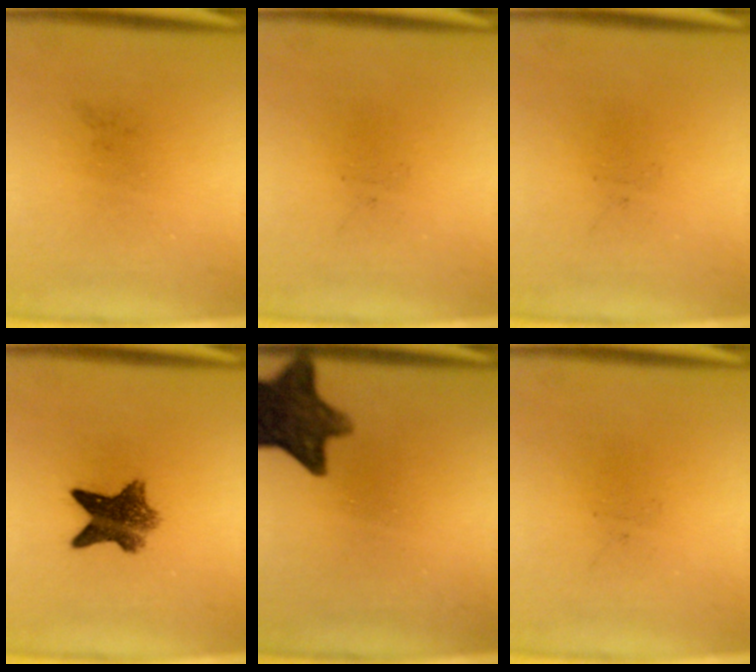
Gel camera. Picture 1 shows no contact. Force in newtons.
{"total": 0.0}
{"total": 0.0}
{"total": 7.6}
{"total": 11.9}
{"total": 0.0}